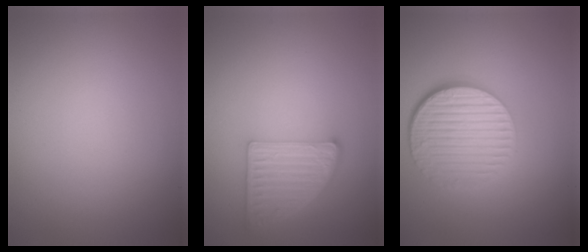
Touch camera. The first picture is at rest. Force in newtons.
{"total": 4.5, "press": 3.5, "slide": 2.8}
{"total": 6.1, "press": 4.2, "slide": 4.3}